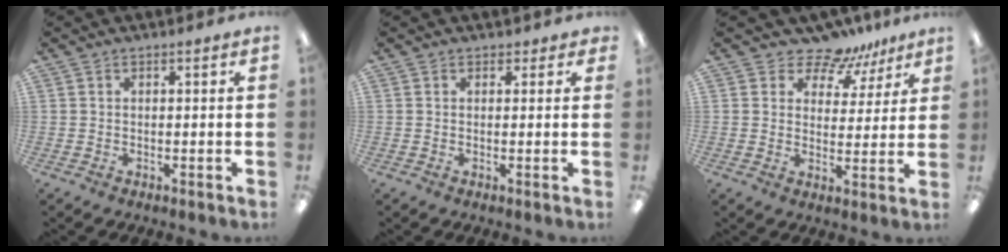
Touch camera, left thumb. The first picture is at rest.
{"total": 1.3, "force": [0.7, 1.1, 0.3], "torque": [0.003, 0.000, 0.011]}
{"total": 8.0, "force": [6.5, 4.5, 1.4], "torque": [-0.026, -0.055, 0.118]}